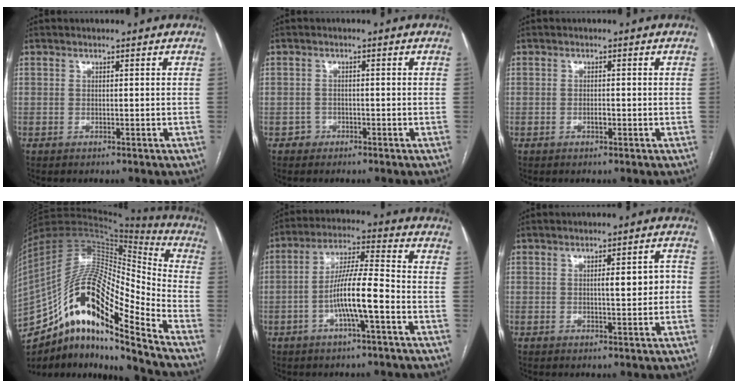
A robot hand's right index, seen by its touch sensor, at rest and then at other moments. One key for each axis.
{"total": 1.5, "fx": -0.9, "fy": 1.2, "fz": -0.2, "tx": 0.006, "ty": 0.008, "tz": -0.020}
{"total": 1.0, "fx": -0.4, "fy": 0.4, "fz": 0.9, "tx": -0.016, "ty": 0.001, "tz": -0.006}
{"total": 23.4, "fx": -13.8, "fy": 4.9, "fz": 18.3, "tx": -0.343, "ty": 0.020, "tz": -0.242}
{"total": 9.7, "fx": -3.2, "fy": 0.8, "fz": 9.2, "tx": -0.174, "ty": 0.013, "tz": -0.060}
{"total": 4.4, "fx": 0.0, "fy": 1.1, "fz": 4.2, "tx": -0.057, "ty": 0.010, "tz": 0.001}